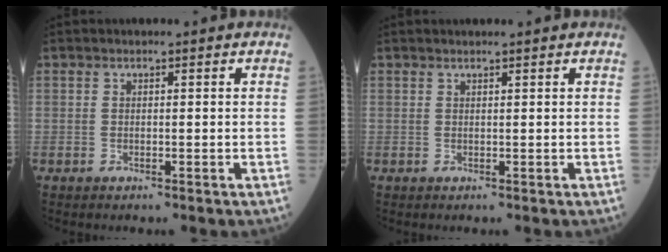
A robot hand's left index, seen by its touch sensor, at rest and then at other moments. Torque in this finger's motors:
{"motor_torque": [0.46, -0.85, -0.09, 0.02]}